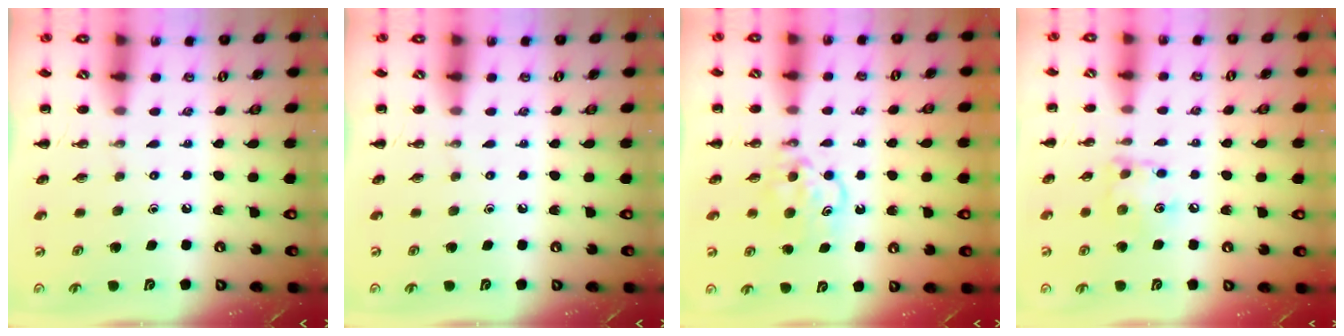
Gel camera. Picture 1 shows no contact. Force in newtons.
{"total": 0.0}
{"total": 6.1, "press": 5.9, "slide": 1.6}
{"total": 8.3, "press": 8.2, "slide": 0.4}